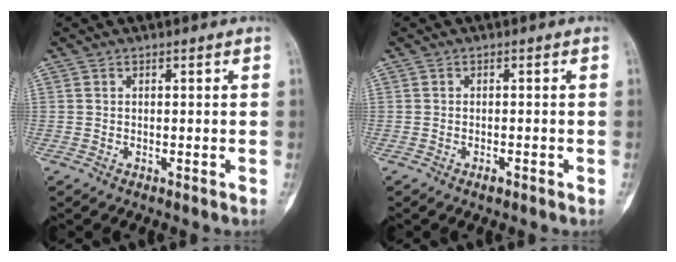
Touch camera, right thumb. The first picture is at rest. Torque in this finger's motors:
{"motor_torque": [0.05, -0.02, 0.19, -0.24, -0.01]}